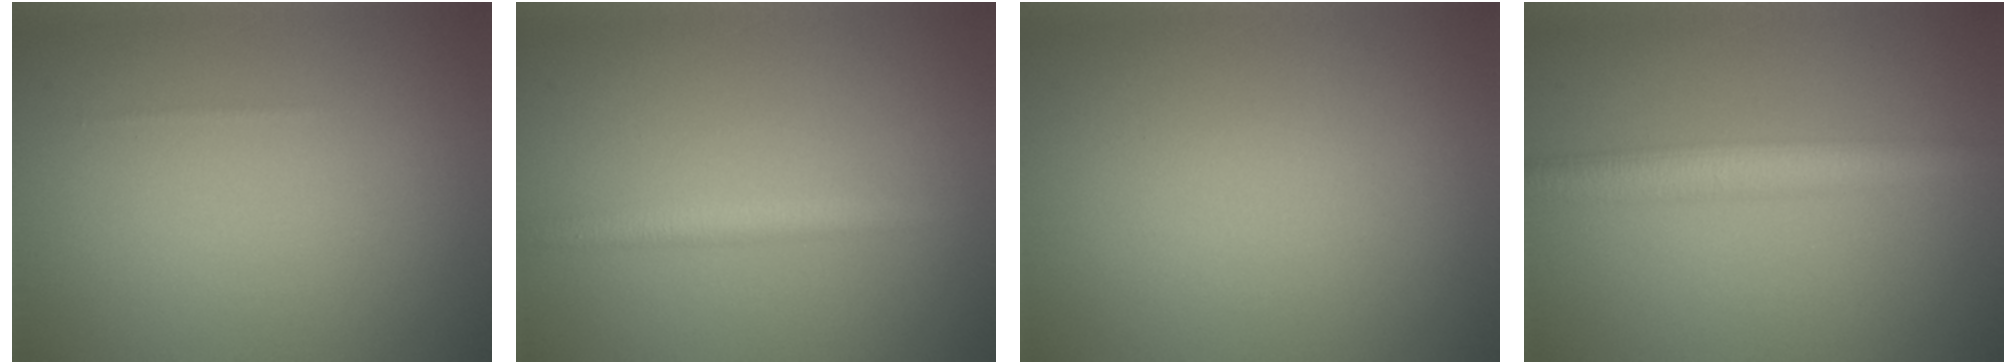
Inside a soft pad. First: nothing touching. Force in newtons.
{"total": 2.2, "press": 2.2, "slide": 0.0}
{"total": 0.0}
{"total": 4.1, "press": 4.1, "slide": 0.1}